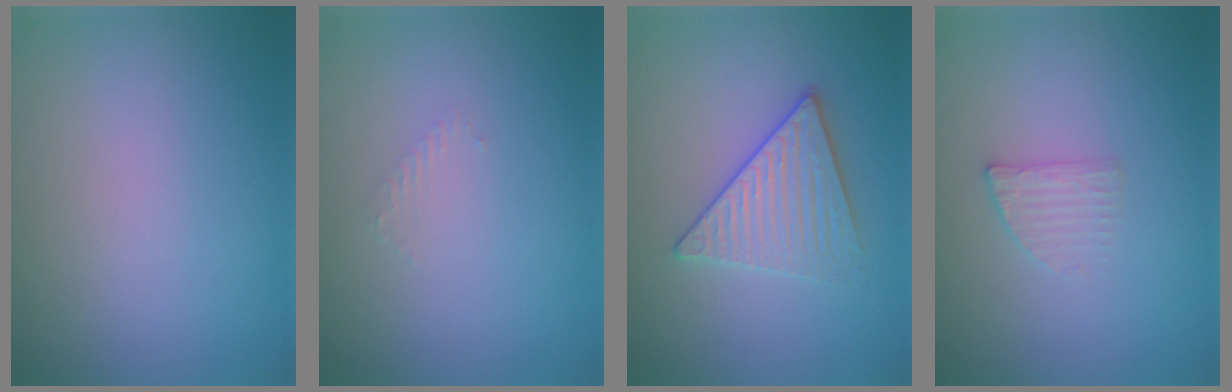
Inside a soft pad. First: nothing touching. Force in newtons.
{"total": 0.8, "press": 0.8, "slide": 0.3}
{"total": 3.6, "press": 3.4, "slide": 1.3}
{"total": 1.6, "press": 1.5, "slide": 0.3}